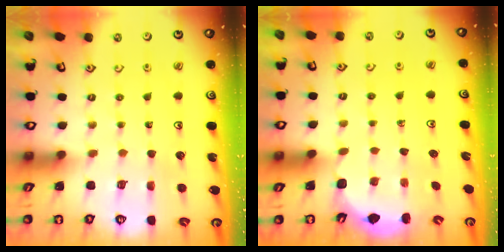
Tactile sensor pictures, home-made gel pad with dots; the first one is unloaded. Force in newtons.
{"total": 2.5, "press": 2.1, "slide": 1.5}